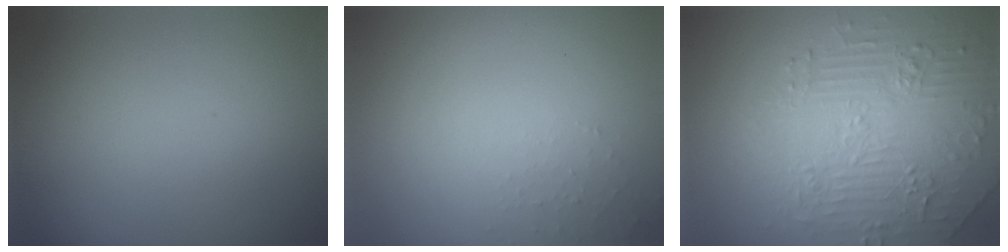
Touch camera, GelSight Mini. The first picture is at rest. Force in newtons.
{"total": 1.1, "press": 1.0, "slide": 0.2}
{"total": 4.3, "press": 4.1, "slide": 1.1}